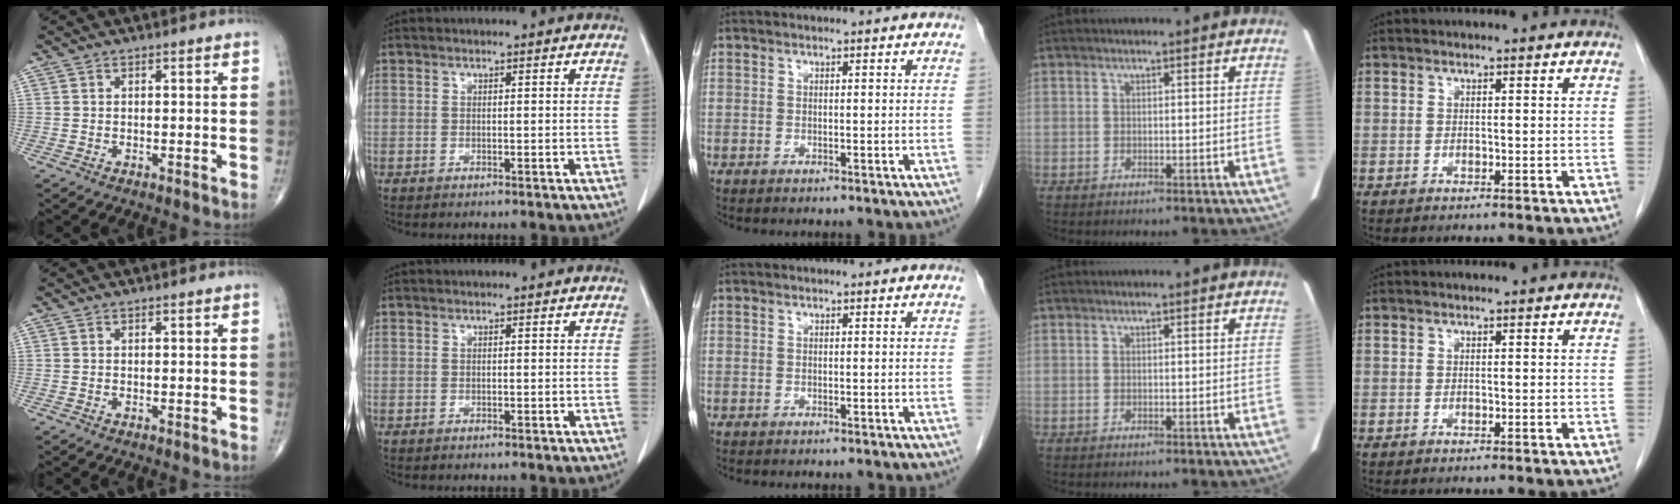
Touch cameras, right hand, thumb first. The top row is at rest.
{}